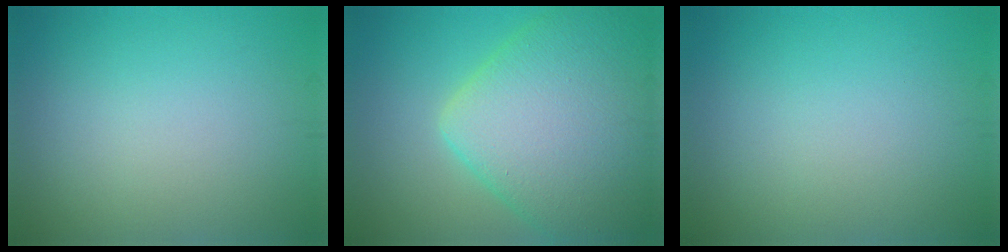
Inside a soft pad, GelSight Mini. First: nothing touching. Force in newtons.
{"total": 11.1, "press": 11.1, "slide": 0.5}
{"total": 0.0}